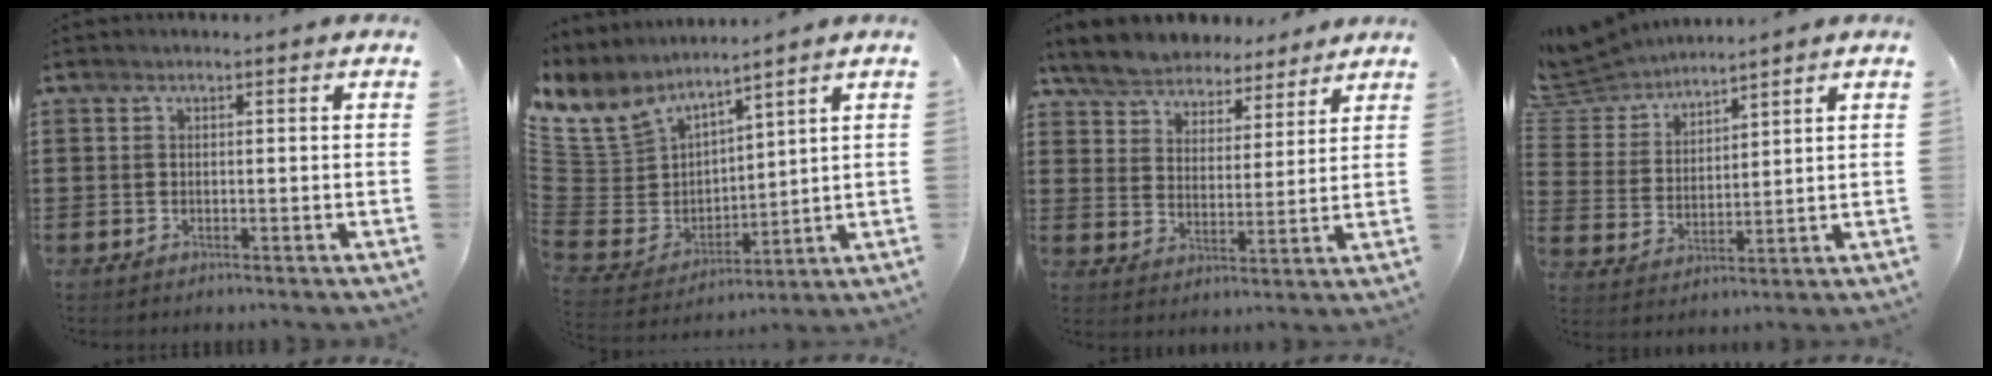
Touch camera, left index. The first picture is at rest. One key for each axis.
{"total": 8.5, "fx": 6.4, "fy": 5.5, "fz": 0.9, "tx": -0.076, "ty": -0.056, "tz": 0.125}
{"total": 6.1, "fx": 5.8, "fy": 1.6, "fz": 1.0, "tx": -0.050, "ty": -0.024, "tz": 0.103}
{"total": 5.4, "fx": 5.1, "fy": 1.7, "fz": -0.3, "tx": -0.028, "ty": -0.033, "tz": 0.090}